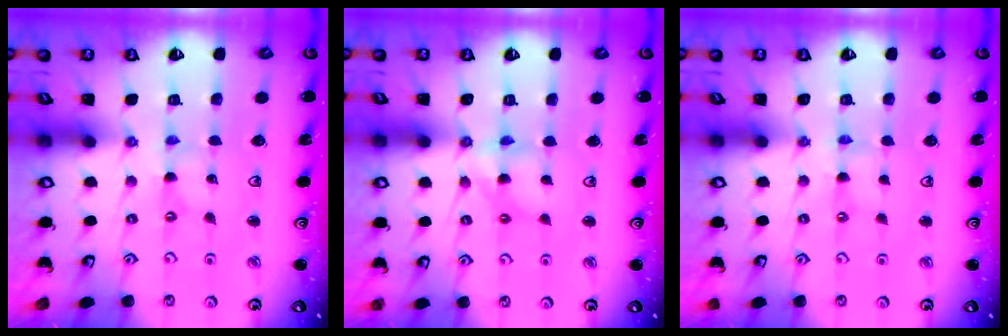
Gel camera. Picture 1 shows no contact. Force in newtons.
{"total": 7.8, "press": 7.7, "slide": 0.7}
{"total": 1.2, "press": 1.2, "slide": 0.3}